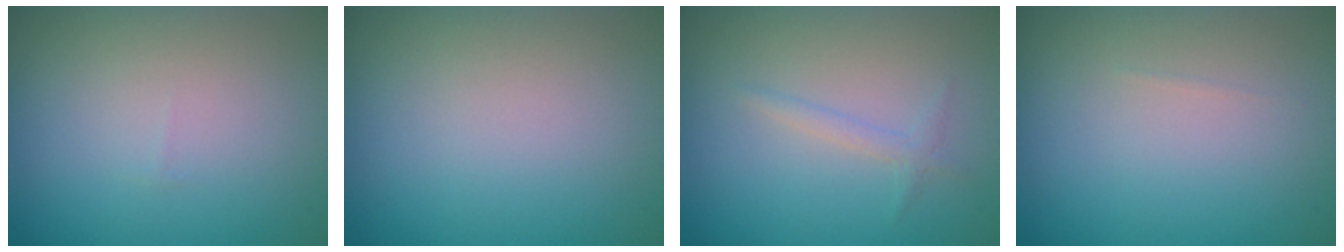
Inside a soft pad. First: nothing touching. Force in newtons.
{"total": 0.0}
{"total": 1.1, "press": 1.1, "slide": 0.1}
{"total": 0.0}